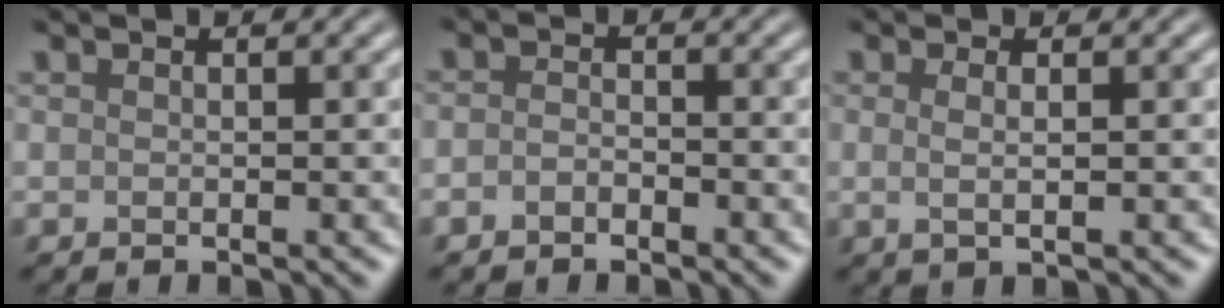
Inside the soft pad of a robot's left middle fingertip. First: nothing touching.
{"total": 1.3, "force": [-0.9, 0.7, 0.6], "torque": [-0.011, 0.002, -0.020]}
{"total": 1.6, "force": [0.2, 0.5, 1.5], "torque": [-0.025, -0.003, 0.000]}